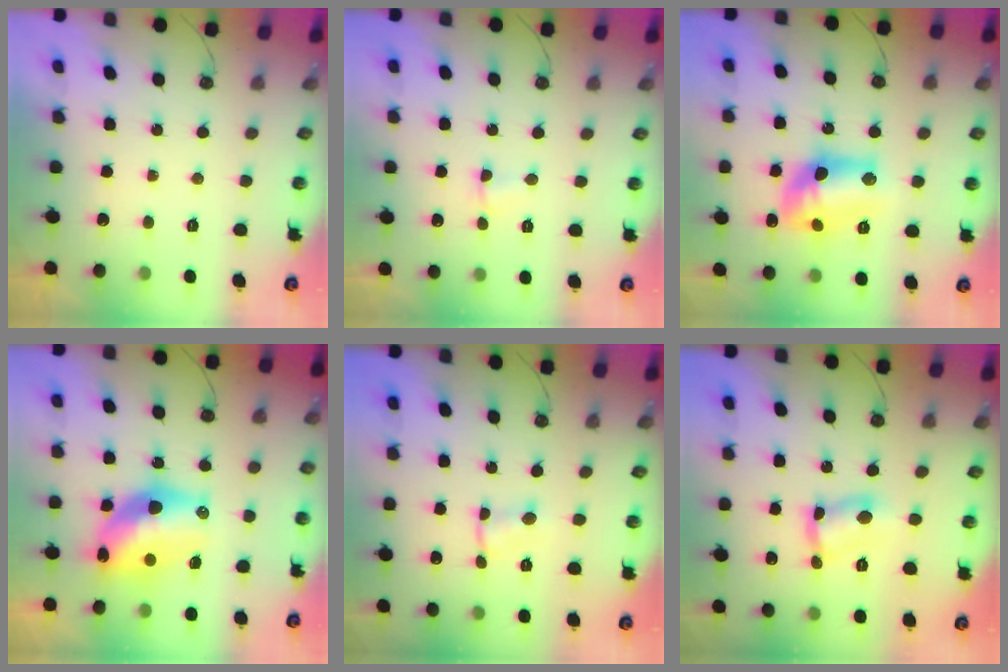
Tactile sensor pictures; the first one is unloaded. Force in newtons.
{"total": 3.2, "press": 3.1, "slide": 0.7}
{"total": 13.1, "press": 13.1, "slide": 0.8}
{"total": 15.3, "press": 15.0, "slide": 2.8}
{"total": 1.4, "press": 1.4, "slide": 0.1}
{"total": 7.0, "press": 7.0, "slide": 0.4}